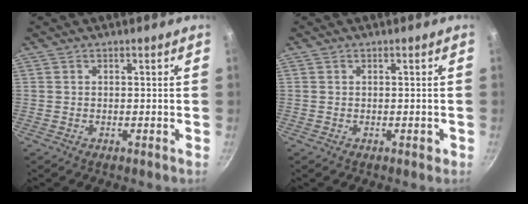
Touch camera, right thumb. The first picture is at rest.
{"total": 1.0, "force": [-0.3, 0.7, 0.7], "torque": [-0.003, 0.004, -0.004]}